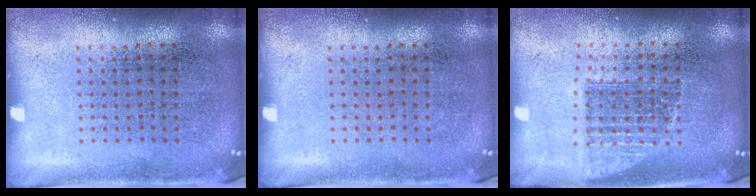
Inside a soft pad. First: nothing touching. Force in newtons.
{"total": 0.0}
{"total": 1.3, "press": 1.0, "slide": 0.8}